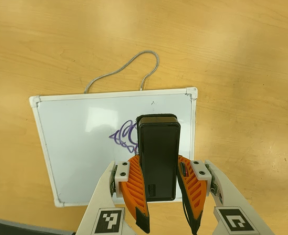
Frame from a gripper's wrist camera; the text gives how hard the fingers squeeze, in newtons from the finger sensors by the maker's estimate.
{"total": 9.3, "left": 7.9, "right": 10.6}